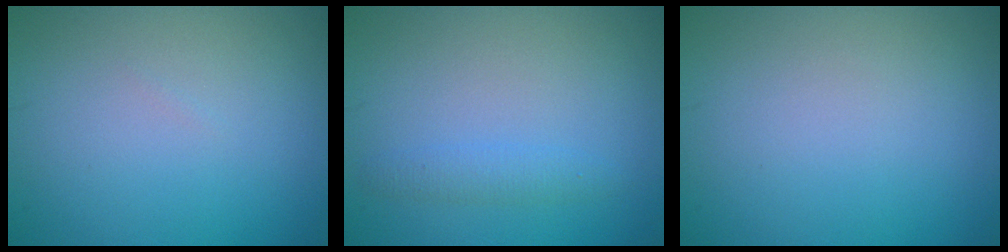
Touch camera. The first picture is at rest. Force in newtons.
{"total": 1.5, "press": 1.5, "slide": 0.1}
{"total": 0.0}